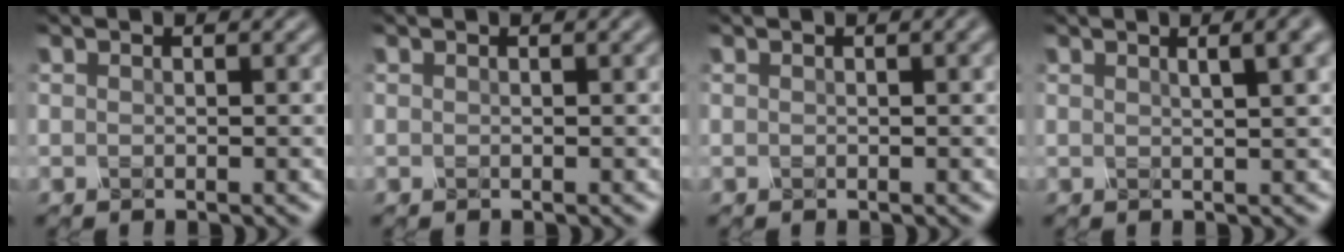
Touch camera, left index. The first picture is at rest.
{"total": 0.9, "force": [0.3, 0.4, 0.7], "torque": [-0.005, 0.006, -0.003]}
{"total": 2.7, "force": [1.0, 1.3, 2.2], "torque": [-0.013, 0.023, 0.001]}
{"total": 7.3, "force": [3.4, 3.3, 5.6], "torque": [-0.023, 0.055, 0.018]}